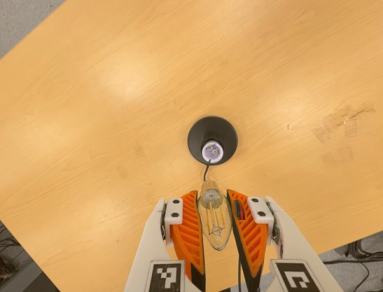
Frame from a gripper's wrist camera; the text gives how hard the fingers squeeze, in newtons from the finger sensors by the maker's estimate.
{"total": 18.5, "left": 19.7, "right": 17.4}